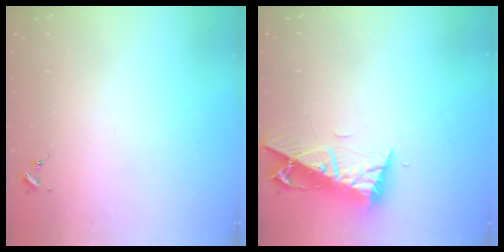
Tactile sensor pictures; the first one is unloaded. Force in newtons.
{"total": 9.3, "press": 9.2, "slide": 1.1}